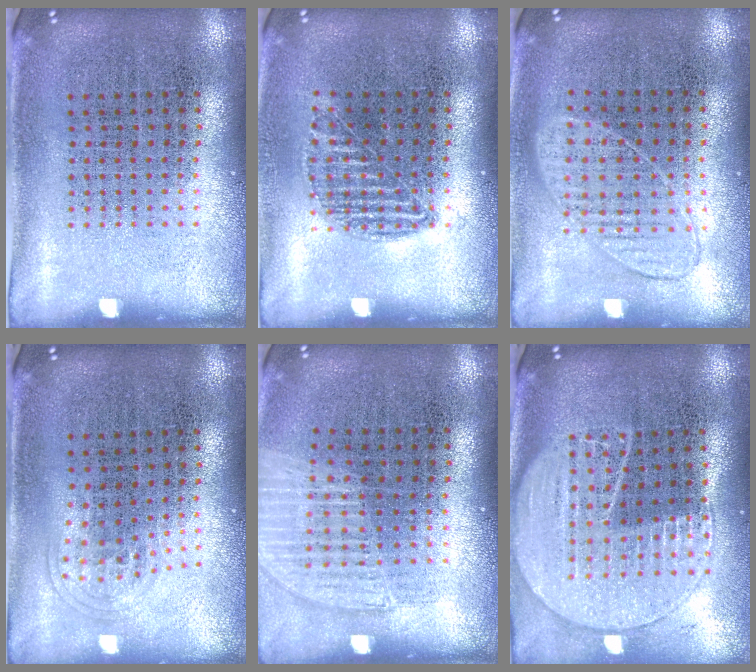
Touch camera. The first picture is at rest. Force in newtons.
{"total": 0.9, "press": 0.9, "slide": 0.4}
{"total": 1.0, "press": 0.9, "slide": 0.4}
{"total": 1.0, "press": 0.7, "slide": 0.8}
{"total": 1.1, "press": 1.0, "slide": 0.3}
{"total": 1.9, "press": 1.8, "slide": 0.8}